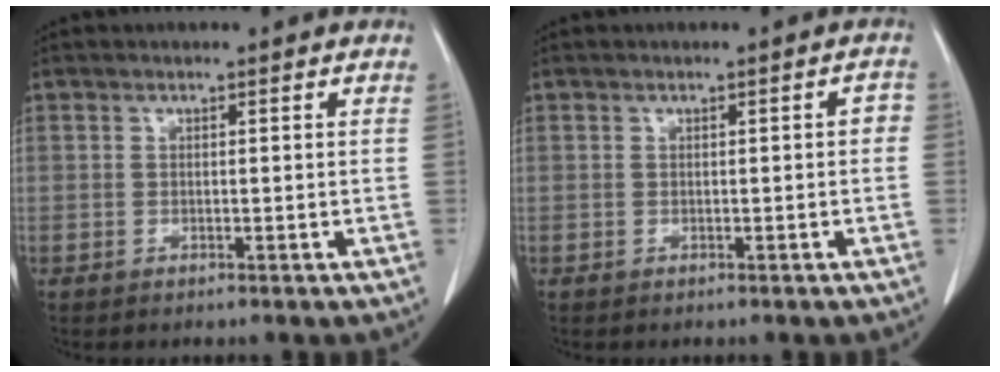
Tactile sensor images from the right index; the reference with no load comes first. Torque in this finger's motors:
{"motor_torque": [0.38, -0.16, 0.10, 0.00]}